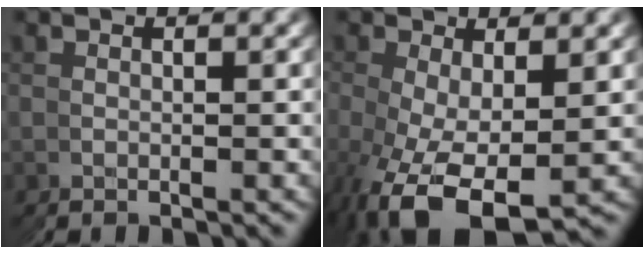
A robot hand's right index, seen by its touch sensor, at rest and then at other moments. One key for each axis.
{"total": 6.5, "fx": -1.5, "fy": 3.8, "fz": 5.0, "tx": -0.111, "ty": -0.018, "tz": -0.015}